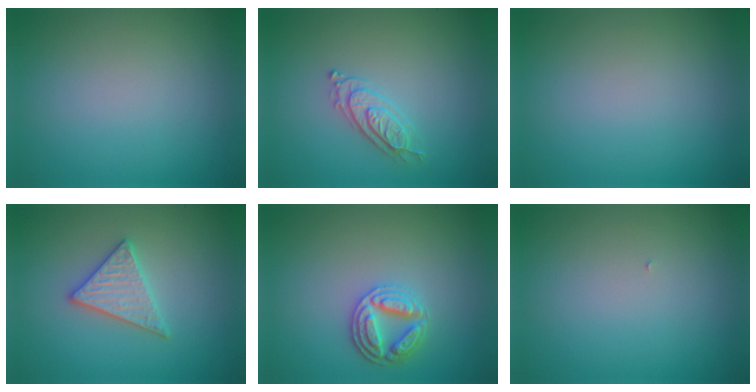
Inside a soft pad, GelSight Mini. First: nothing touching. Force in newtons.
{"total": 2.2, "press": 2.2, "slide": 0.4}
{"total": 0.0}
{"total": 2.9, "press": 2.9, "slide": 0.3}
{"total": 3.3, "press": 3.1, "slide": 1.1}
{"total": 0.0}